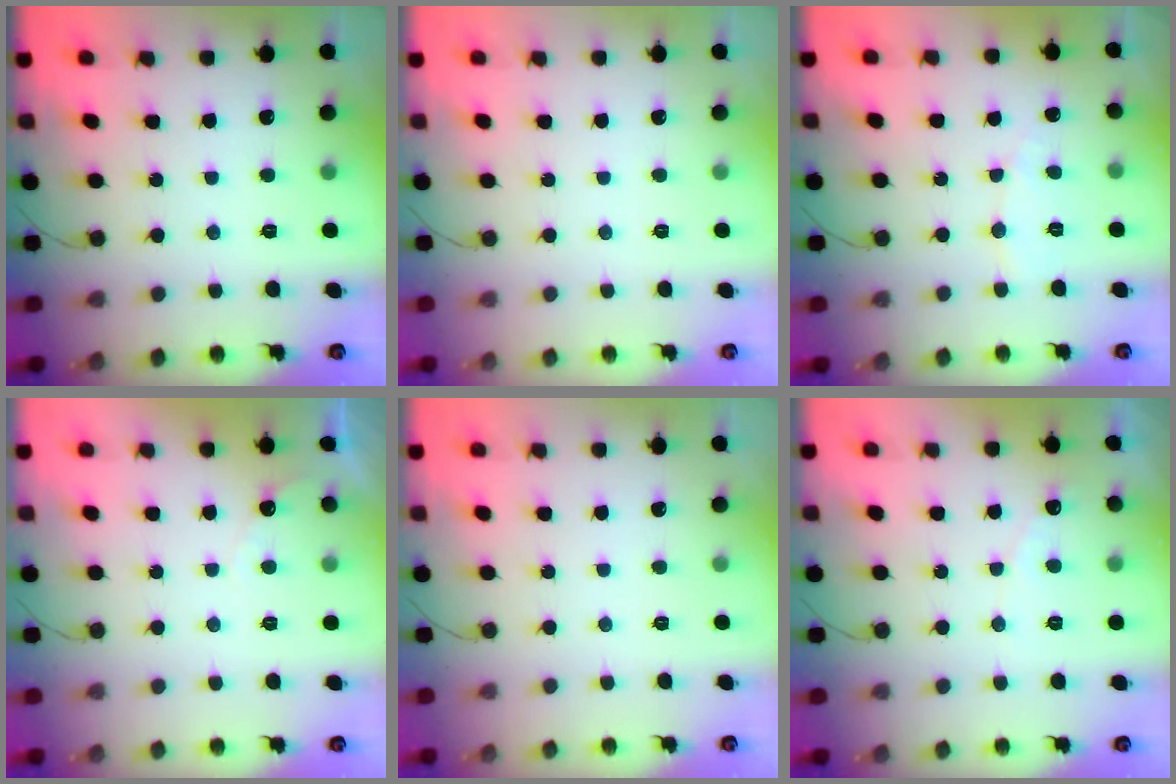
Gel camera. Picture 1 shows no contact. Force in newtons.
{"total": 0.0}
{"total": 4.0, "press": 4.0, "slide": 0.2}
{"total": 2.3, "press": 2.3, "slide": 0.1}
{"total": 0.0}
{"total": 2.7, "press": 2.7, "slide": 0.1}